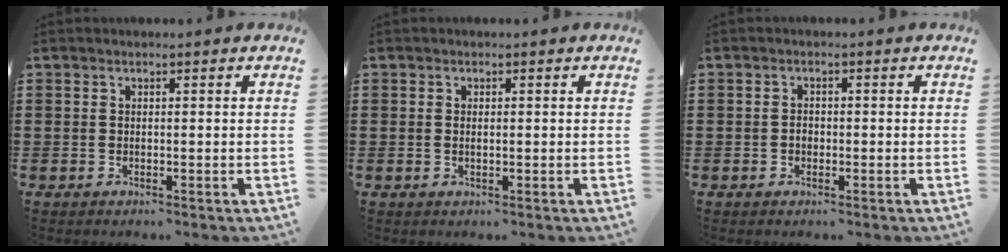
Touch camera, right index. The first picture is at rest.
{"total": 0.8, "force": [0.0, 0.4, 0.7], "torque": [-0.015, 0.002, 0.000]}
{"total": 1.3, "force": [-0.4, 0.9, 0.8], "torque": [-0.018, 0.001, -0.008]}